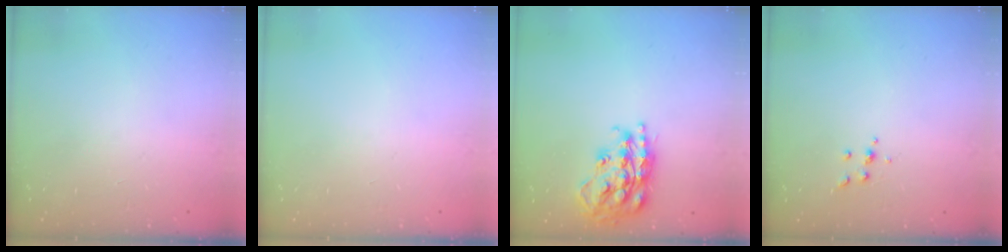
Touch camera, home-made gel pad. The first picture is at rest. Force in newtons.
{"total": 0.0}
{"total": 19.5, "press": 19.4, "slide": 1.3}
{"total": 4.0, "press": 3.9, "slide": 0.9}